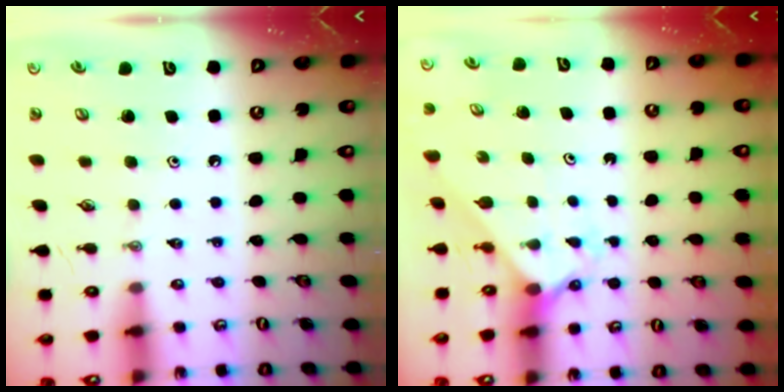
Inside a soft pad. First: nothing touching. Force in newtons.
{"total": 2.1, "press": 2.1, "slide": 0.3}